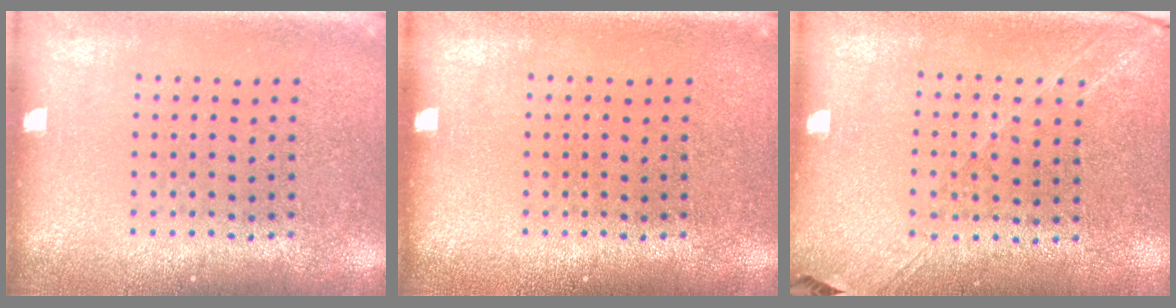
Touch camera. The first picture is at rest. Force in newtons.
{"total": 0.0}
{"total": 1.3, "press": 1.2, "slide": 0.4}